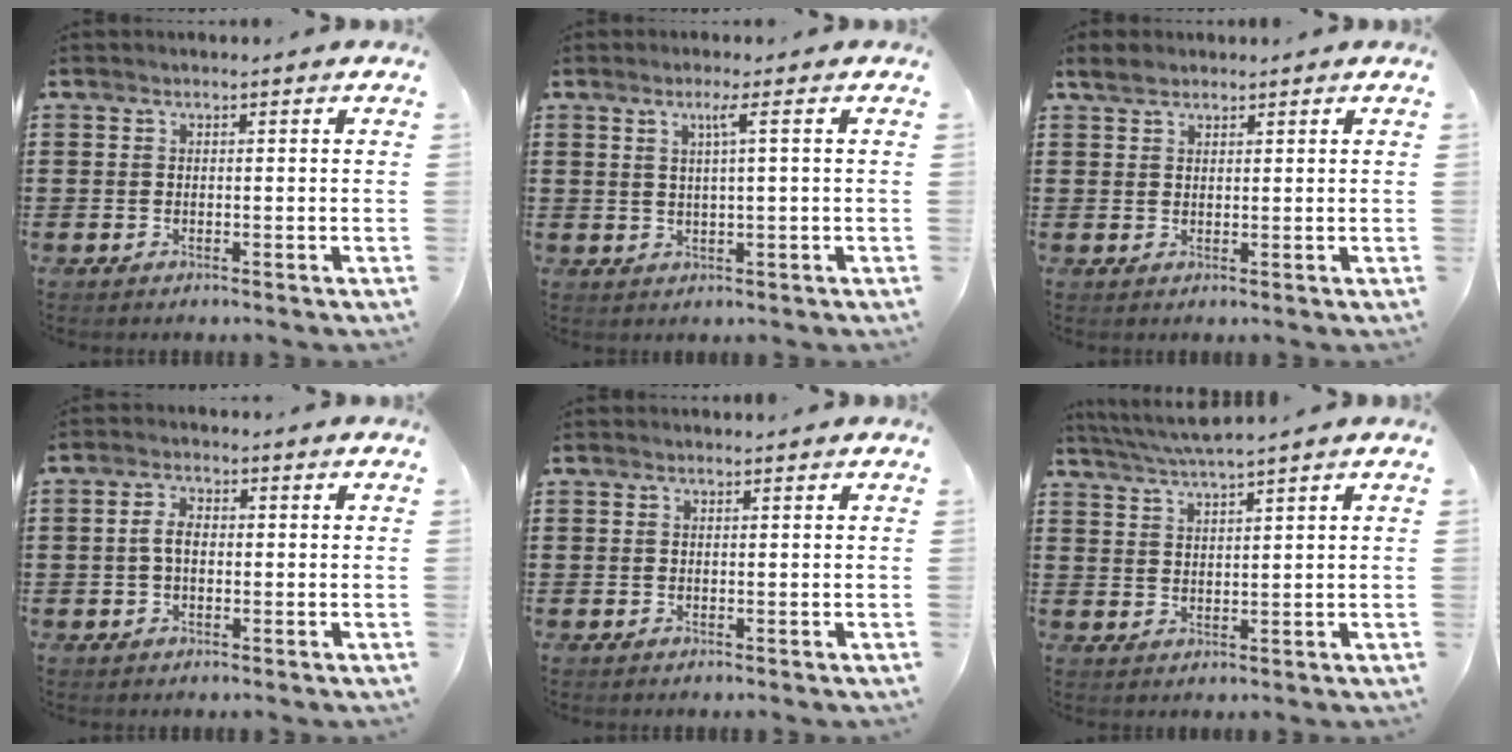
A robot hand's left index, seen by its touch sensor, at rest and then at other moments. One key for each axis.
{"total": 2.4, "fx": 0.9, "fy": -0.2, "fz": 2.2, "tx": -0.047, "ty": -0.002, "tz": 0.012}
{"total": 2.3, "fx": 1.7, "fy": 1.1, "fz": 1.0, "tx": -0.025, "ty": 0.007, "tz": 0.033}
{"total": 3.5, "fx": 0.0, "fy": 2.0, "fz": 3.0, "tx": -0.066, "ty": 0.005, "tz": -0.003}
{"total": 0.0}
{"total": 3.6, "fx": 3.2, "fy": -0.7, "fz": 1.3, "tx": -0.035, "ty": -0.013, "tz": 0.058}